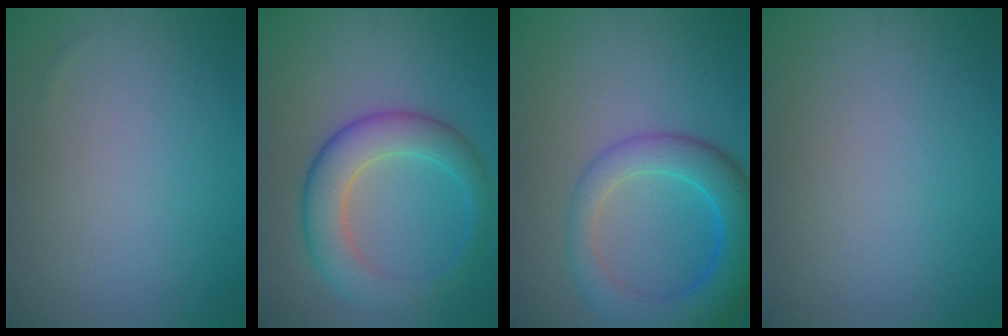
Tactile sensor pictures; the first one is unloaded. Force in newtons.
{"total": 5.9, "press": 5.9, "slide": 0.2}
{"total": 7.0, "press": 7.0, "slide": 0.5}
{"total": 0.0}